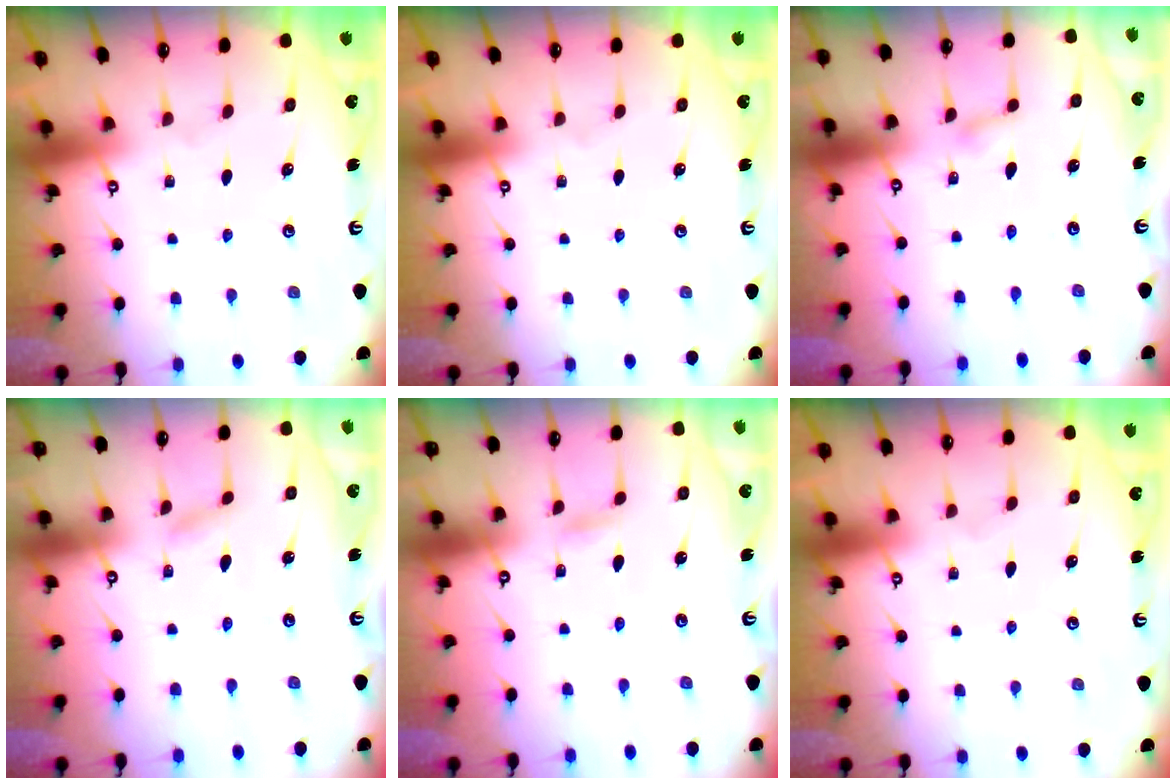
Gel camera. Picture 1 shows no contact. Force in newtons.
{"total": 0.0}
{"total": 1.7, "press": 1.7, "slide": 0.2}
{"total": 1.5, "press": 1.5, "slide": 0.1}
{"total": 2.8, "press": 2.7, "slide": 0.3}
{"total": 0.0}